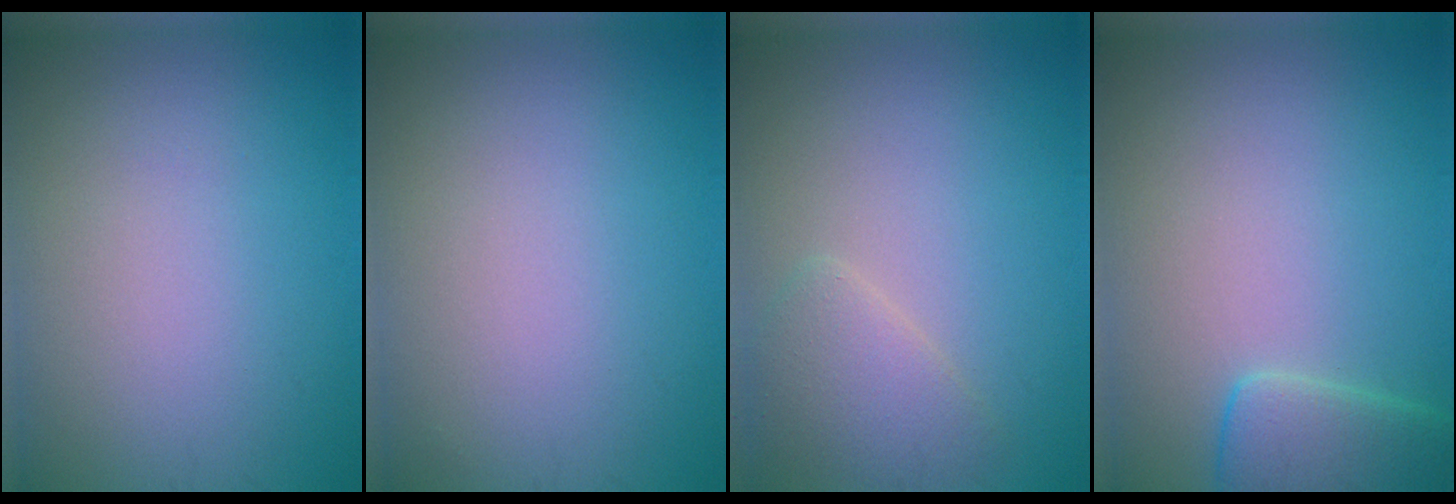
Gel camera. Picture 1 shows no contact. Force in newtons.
{"total": 0.0}
{"total": 2.5, "press": 2.5, "slide": 0.1}
{"total": 3.7, "press": 3.7, "slide": 0.4}